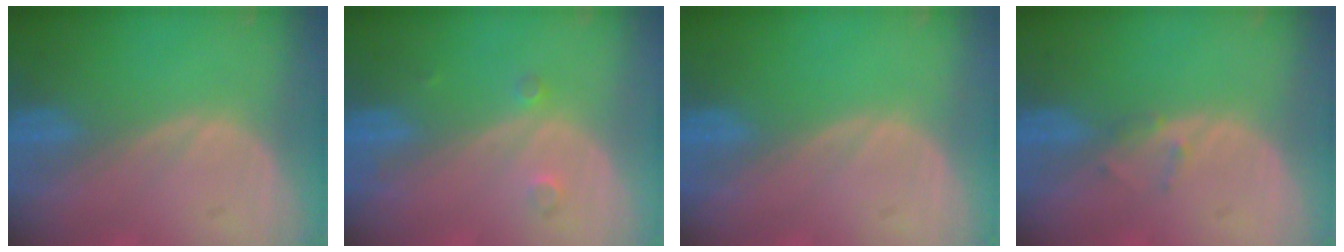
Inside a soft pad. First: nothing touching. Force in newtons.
{"total": 1.9, "press": 1.6, "slide": 1.0}
{"total": 0.0}
{"total": 1.3, "press": 1.1, "slide": 0.8}